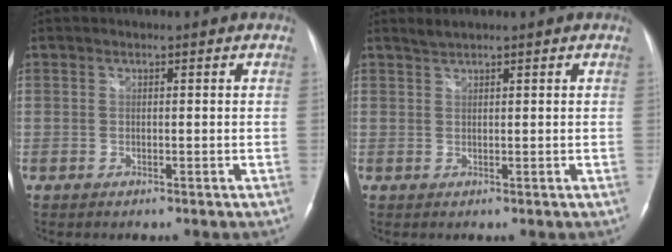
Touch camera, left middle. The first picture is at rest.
{"total": 1.2, "force": [1.2, -0.1, 0.3], "torque": [-0.007, 0.006, 0.027]}